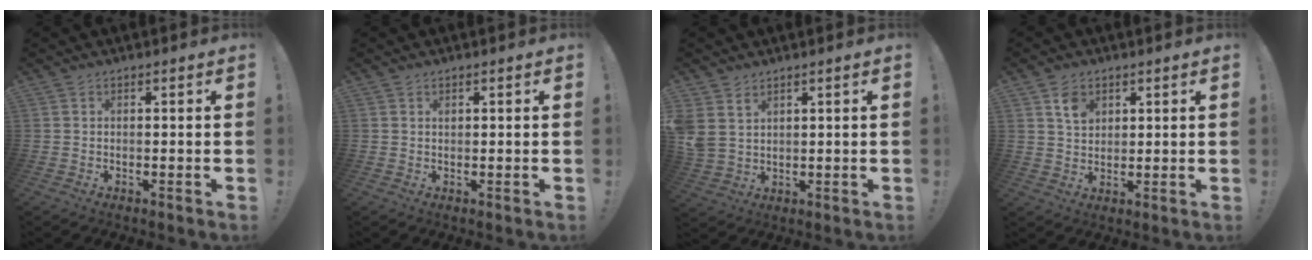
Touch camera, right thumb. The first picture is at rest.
{"total": 0.5, "force": [0.3, 0.3, 0.3], "torque": [-0.006, 0.000, 0.007]}
{"total": 5.1, "force": [2.7, 3.7, 2.3], "torque": [-0.052, -0.012, 0.055]}
{"total": 6.0, "force": [3.3, 4.4, 2.4], "torque": [-0.034, -0.009, 0.060]}